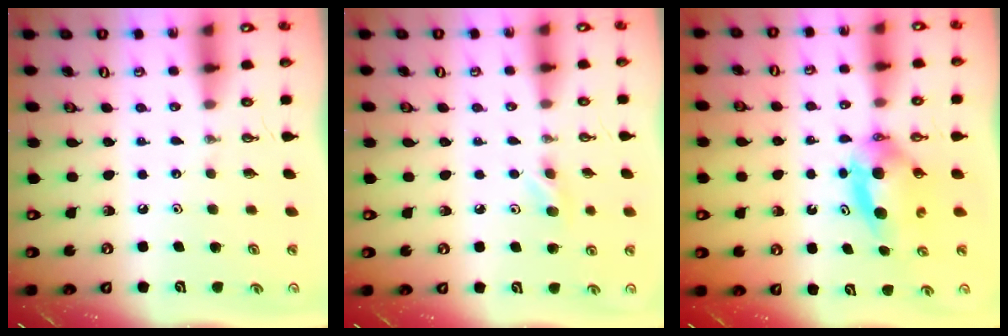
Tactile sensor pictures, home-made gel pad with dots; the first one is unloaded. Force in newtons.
{"total": 5.0, "press": 4.8, "slide": 1.4}
{"total": 6.6, "press": 6.2, "slide": 2.5}